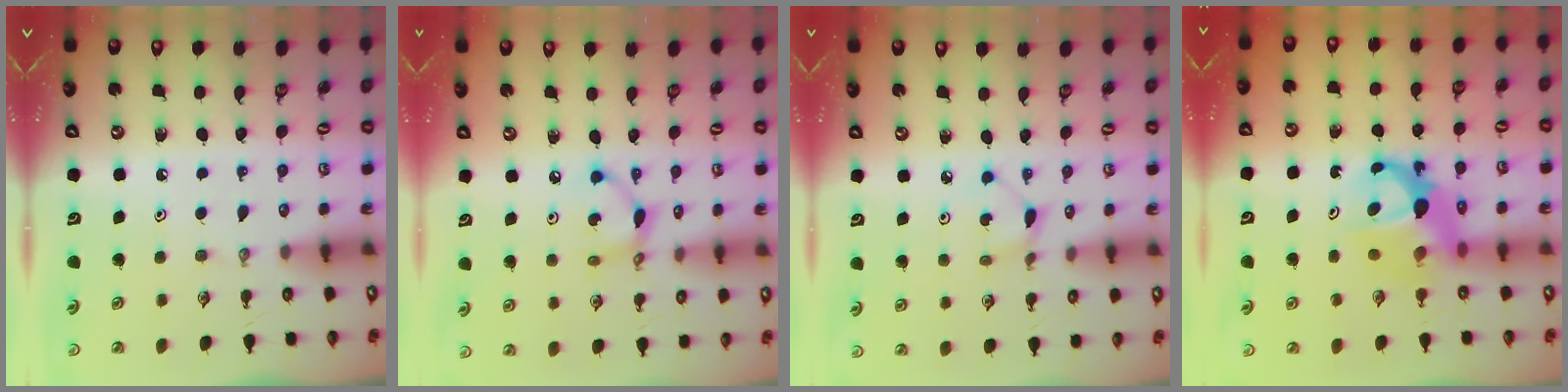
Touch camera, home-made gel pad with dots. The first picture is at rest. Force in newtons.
{"total": 7.0, "press": 7.0, "slide": 0.2}
{"total": 2.5, "press": 2.4, "slide": 0.3}
{"total": 6.8, "press": 6.7, "slide": 0.4}